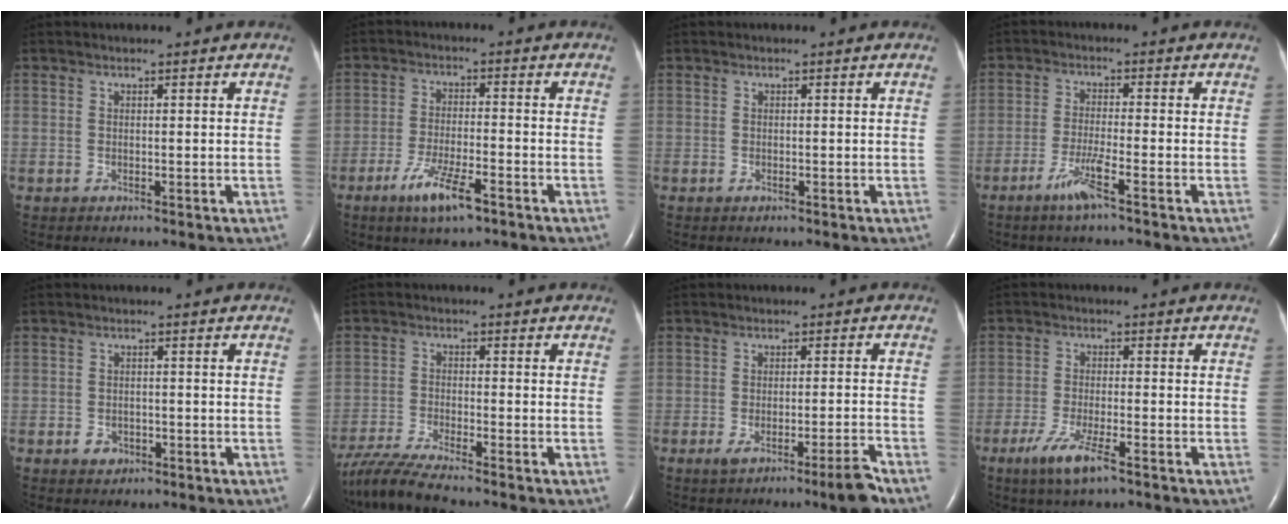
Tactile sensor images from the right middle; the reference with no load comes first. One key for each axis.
{"total": 7.3, "fx": -4.4, "fy": 1.1, "fz": 5.7, "tx": -0.119, "ty": -0.013, "tz": -0.075}
{"total": 0.0}
{"total": 4.5, "fx": -2.8, "fy": -0.4, "fz": 3.5, "tx": -0.075, "ty": -0.008, "tz": -0.058}
{"total": 1.9, "fx": -1.0, "fy": 1.5, "fz": 0.8, "tx": -0.012, "ty": 0.004, "tz": -0.011}
{"total": 7.0, "fx": -6.2, "fy": -0.7, "fz": 3.2, "tx": -0.066, "ty": -0.030, "tz": -0.118}
{"total": 4.7, "fx": -3.3, "fy": -0.6, "fz": 3.3, "tx": -0.053, "ty": -0.006, "tz": -0.058}
{"total": 5.8, "fx": -3.5, "fy": 0.6, "fz": 4.6, "tx": -0.105, "ty": -0.015, "tz": -0.063}